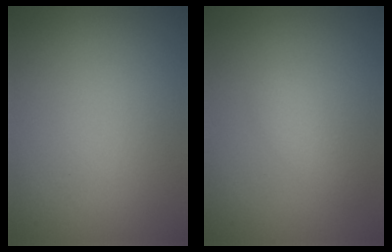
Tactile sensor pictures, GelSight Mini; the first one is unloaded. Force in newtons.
{"total": 1.3, "press": 1.3, "slide": 0.0}